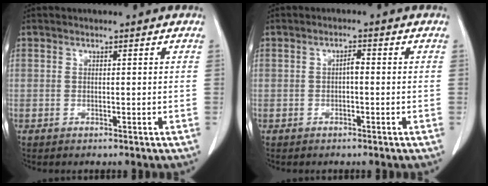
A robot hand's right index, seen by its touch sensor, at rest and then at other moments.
{"total": 1.5, "force": [-0.2, 0.5, 1.4], "torque": [-0.023, 0.004, -0.004]}